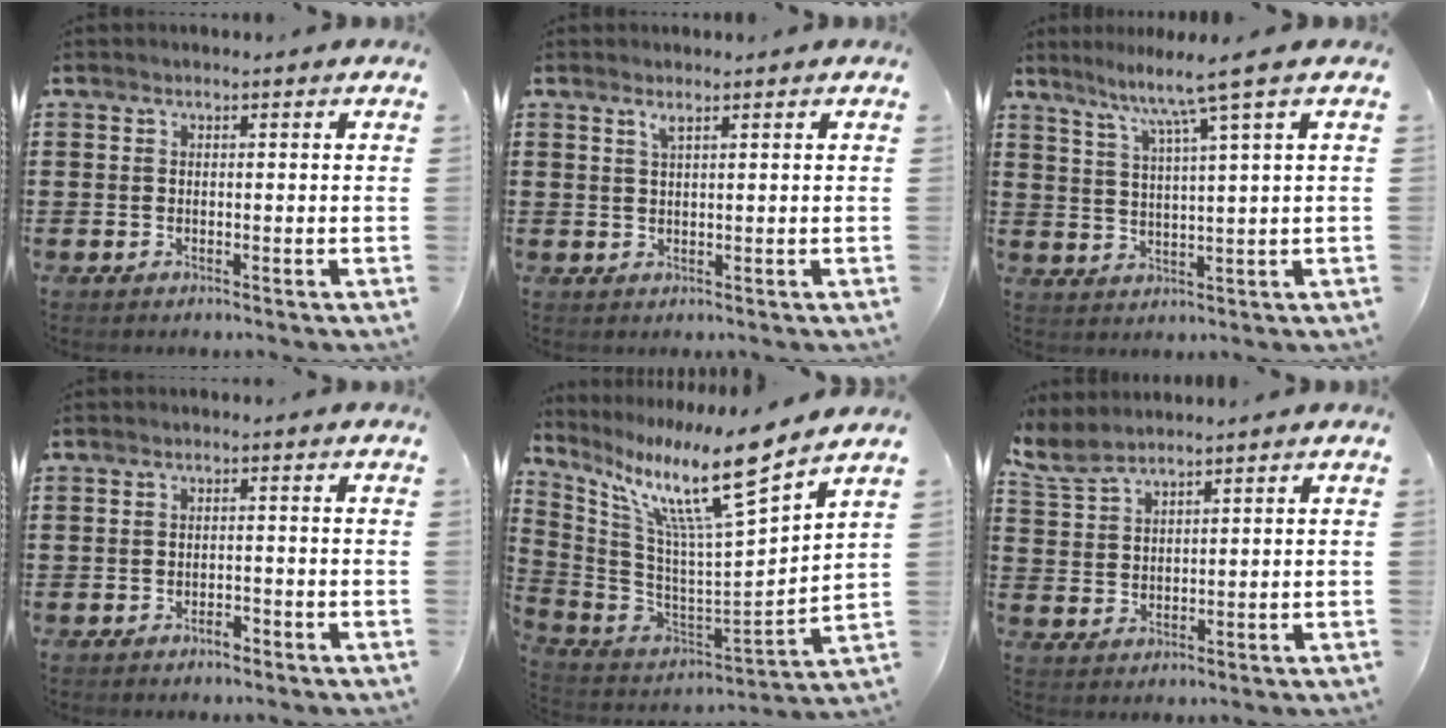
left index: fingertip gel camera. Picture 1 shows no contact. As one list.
[{"total": 1.5, "force": [0.9, 0.1, 1.1], "torque": [-0.025, 0.000, 0.017]}, {"total": 5.9, "force": [4.1, -1.3, 4.0], "torque": [-0.094, -0.025, 0.063]}, {"total": 1.7, "force": [-1.3, 0.6, 0.8], "torque": [-0.021, -0.002, -0.027]}, {"total": 13.4, "force": [9.6, 0.3, 9.3], "torque": [-0.203, -0.069, 0.152]}, {"total": 4.1, "force": [3.5, 1.1, 1.9], "torque": [-0.050, -0.005, 0.066]}]